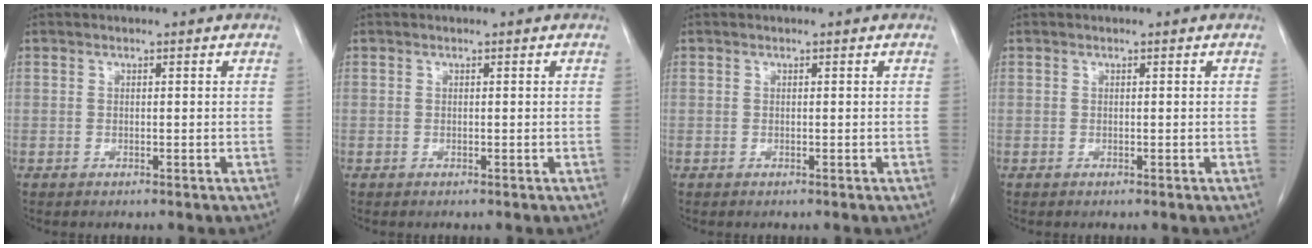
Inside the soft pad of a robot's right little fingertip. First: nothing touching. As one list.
[{"total": 0.0}, {"total": 0.0}, {"total": 0.0}]